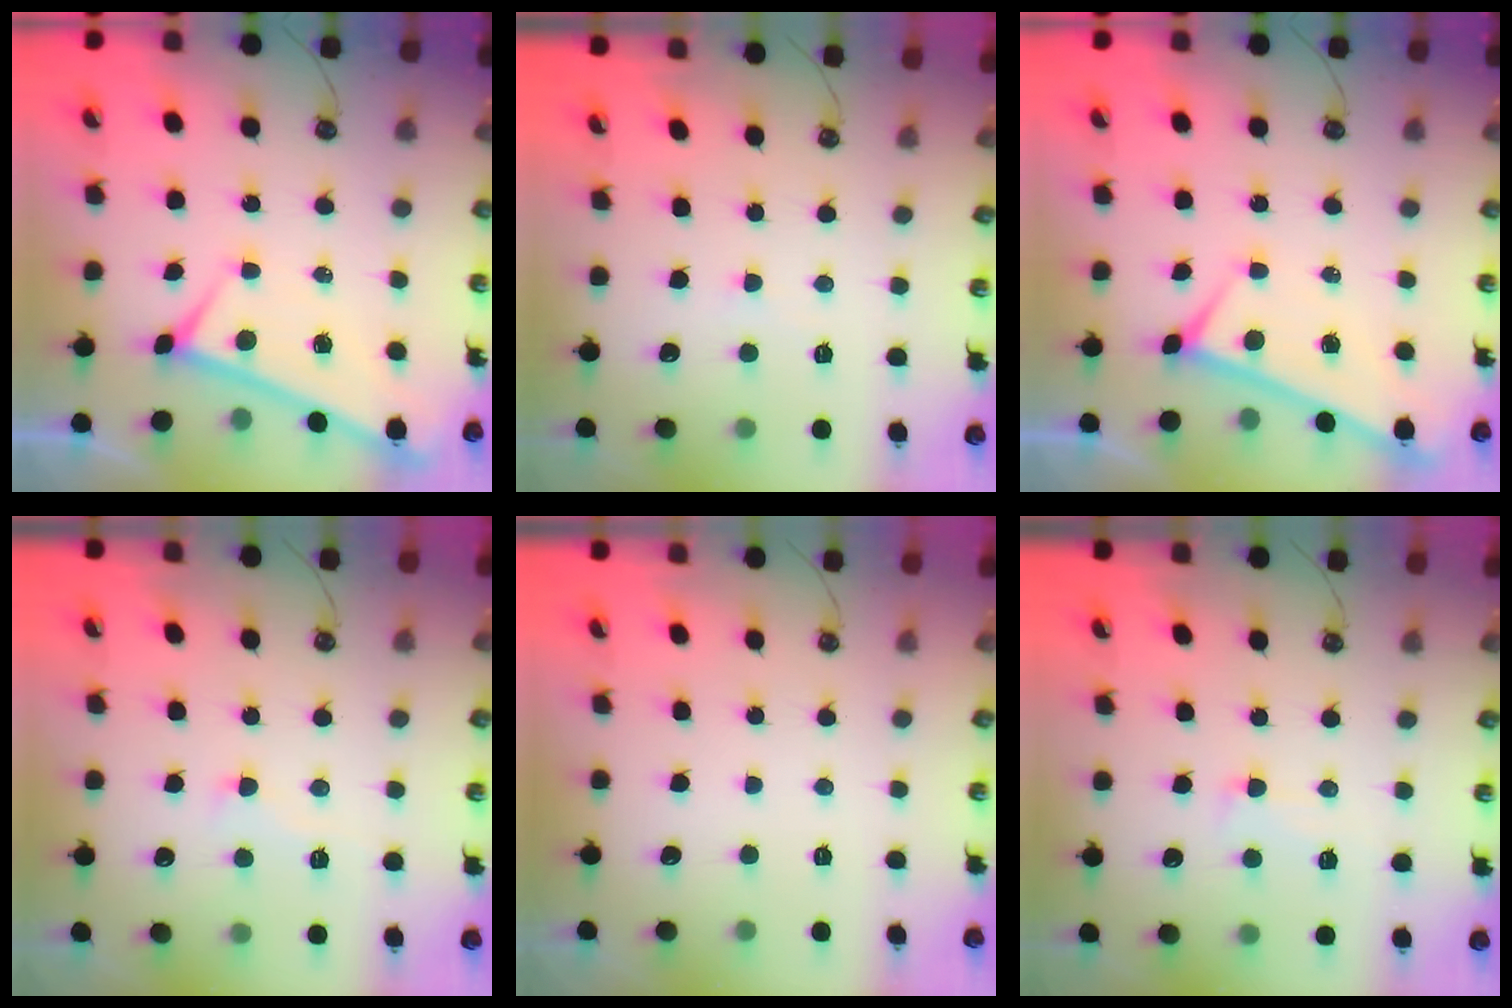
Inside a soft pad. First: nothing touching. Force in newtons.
{"total": 2.2, "press": 2.1, "slide": 0.3}
{"total": 0.0}
{"total": 0.8, "press": 0.7, "slide": 0.4}
{"total": 0.0}
{"total": 2.0, "press": 1.7, "slide": 1.0}